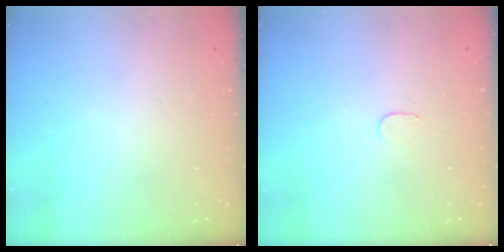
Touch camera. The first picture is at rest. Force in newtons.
{"total": 3.0, "press": 3.0, "slide": 0.3}